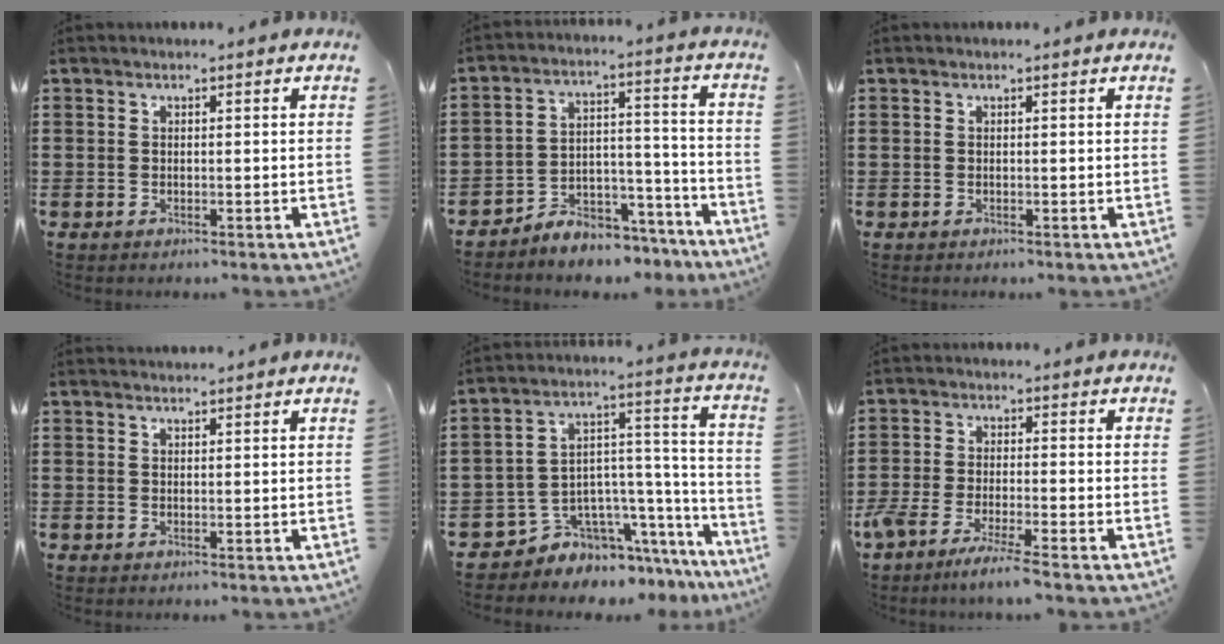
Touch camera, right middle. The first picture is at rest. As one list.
[{"total": 5.8, "force": [-5.6, 1.6, 0.5], "torque": [-0.006, 0.017, -0.111]}, {"total": 0.0}, {"total": 1.1, "force": [1.1, -0.1, 0.0], "torque": [-0.002, -0.003, 0.021]}, {"total": 5.9, "force": [-4.7, 3.5, 0.3], "torque": [-0.016, -0.009, -0.086]}, {"total": 5.0, "force": [-4.2, -0.3, 2.6], "torque": [-0.071, -0.024, -0.085]}]